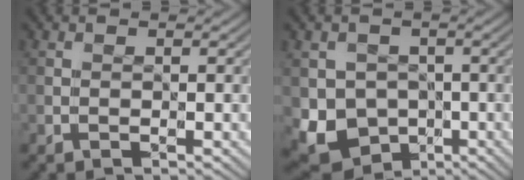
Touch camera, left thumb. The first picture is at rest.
{"total": 6.8, "force": [-1.6, 6.2, 2.3], "torque": [-0.058, -0.034, -0.032]}